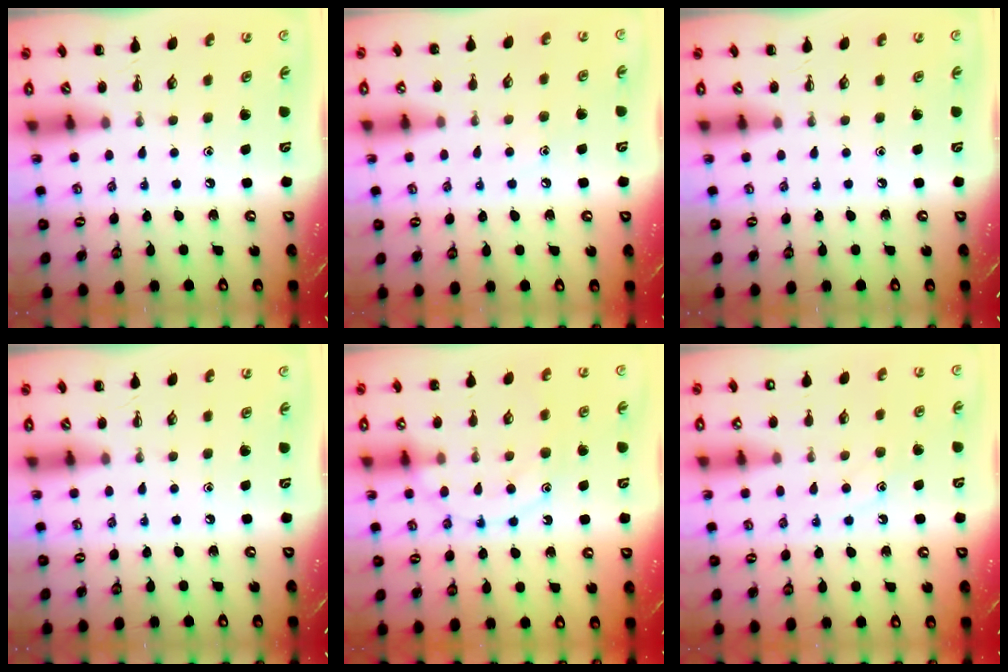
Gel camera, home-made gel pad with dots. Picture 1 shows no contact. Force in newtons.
{"total": 6.2, "press": 6.0, "slide": 1.6}
{"total": 0.0}
{"total": 0.0}
{"total": 12.5, "press": 12.4, "slide": 1.0}
{"total": 10.0, "press": 9.9, "slide": 1.4}